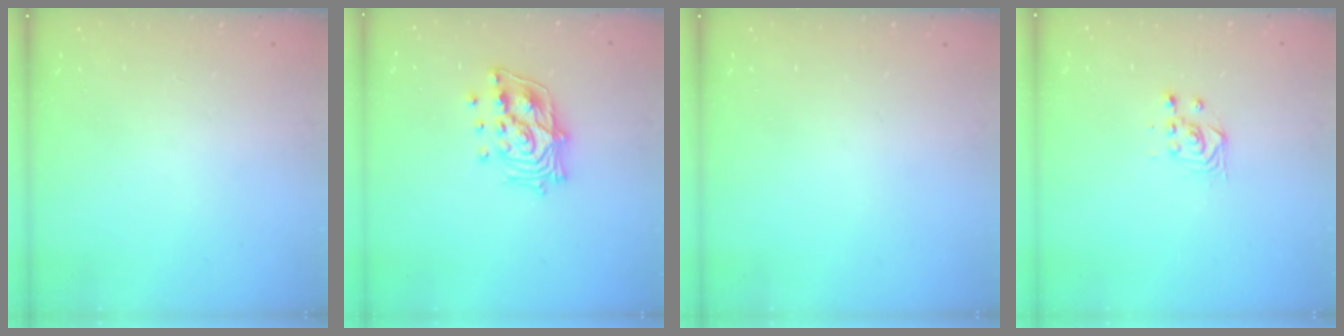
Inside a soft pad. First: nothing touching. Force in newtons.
{"total": 14.0, "press": 13.9, "slide": 1.7}
{"total": 0.0}
{"total": 3.3, "press": 3.3, "slide": 0.3}